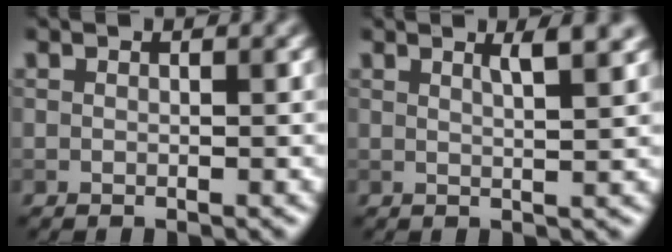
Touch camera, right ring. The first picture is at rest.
{"total": 3.2, "force": [1.7, 0.9, 2.5], "torque": [-0.019, 0.015, 0.008]}